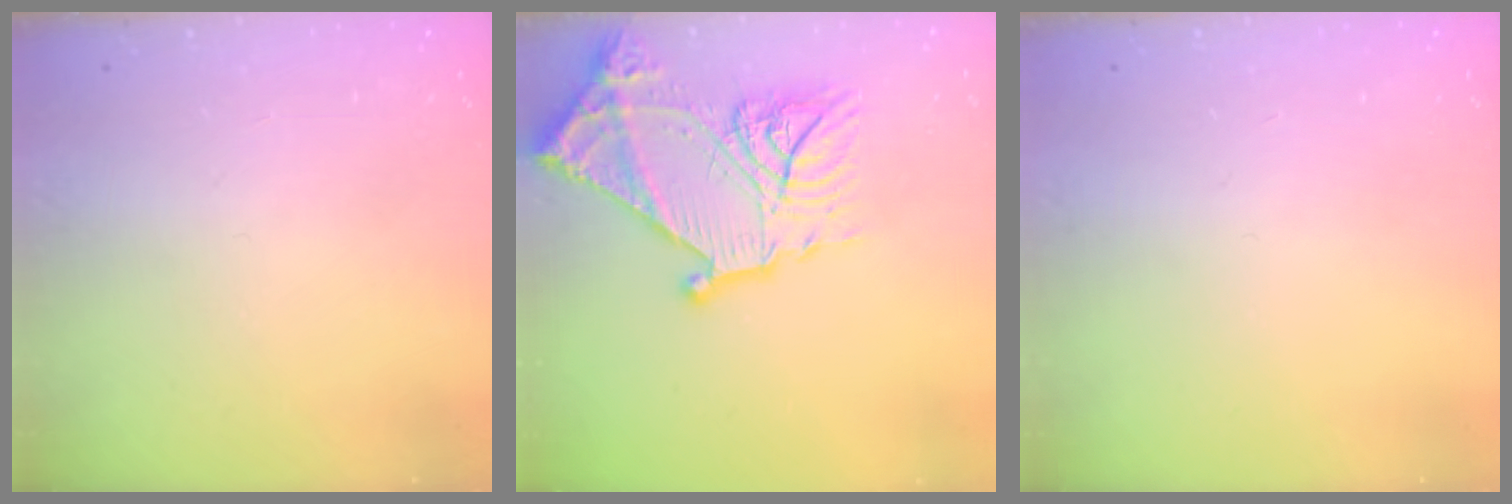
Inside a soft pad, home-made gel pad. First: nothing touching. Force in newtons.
{"total": 23.5, "press": 23.4, "slide": 1.6}
{"total": 0.0}